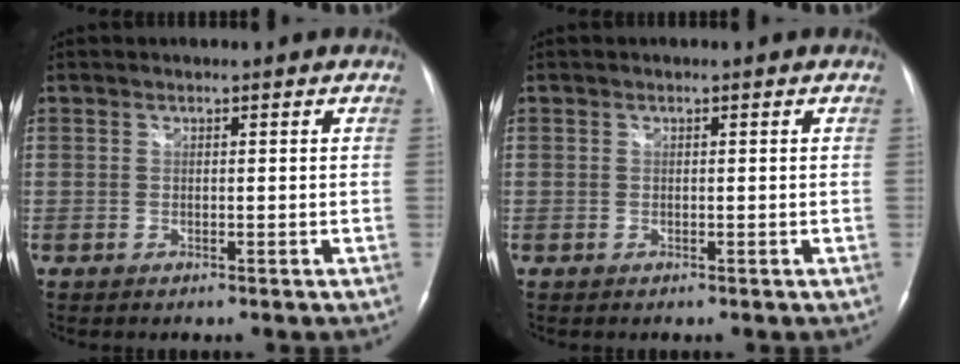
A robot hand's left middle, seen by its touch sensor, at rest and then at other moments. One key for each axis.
{"total": 0.0}